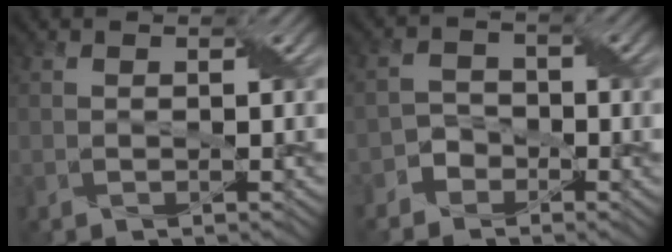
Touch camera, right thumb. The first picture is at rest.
{"total": 2.6, "force": [-1.9, 1.8, 0.5], "torque": [-0.009, 0.007, -0.044]}